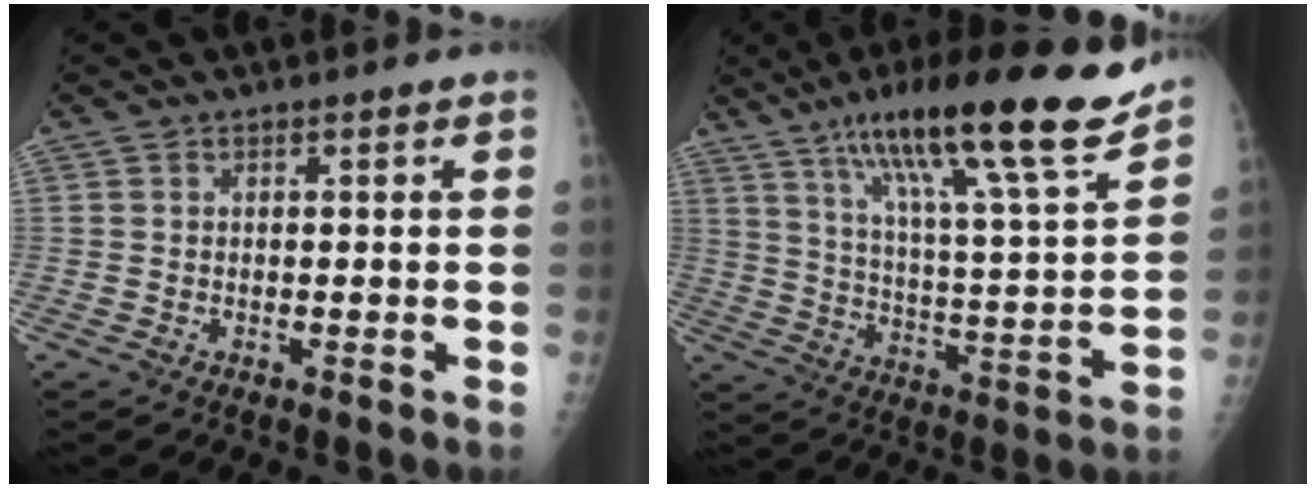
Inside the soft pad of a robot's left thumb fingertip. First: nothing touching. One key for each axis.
{"total": 23.5, "fx": 16.6, "fy": 3.0, "fz": 16.4, "tx": -0.244, "ty": -0.062, "tz": 0.270}